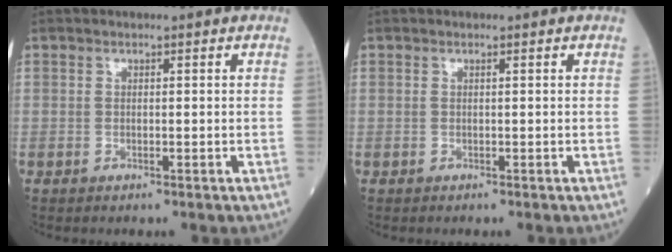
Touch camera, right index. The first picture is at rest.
{"total": 0.0}